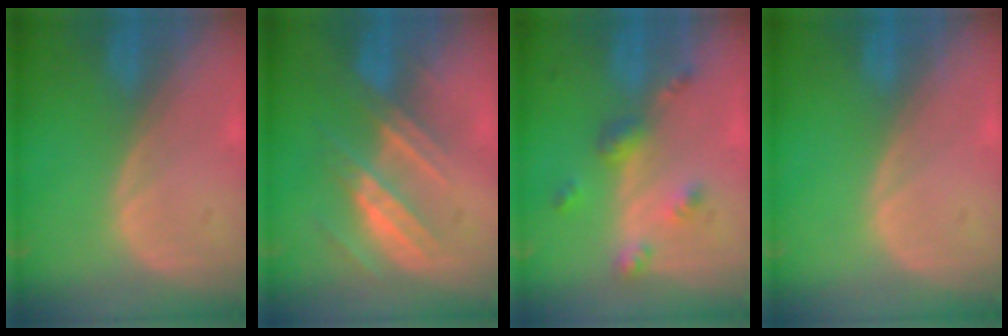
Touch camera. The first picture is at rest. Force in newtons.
{"total": 7.3, "press": 6.8, "slide": 2.7}
{"total": 5.0, "press": 4.4, "slide": 2.3}
{"total": 0.0}